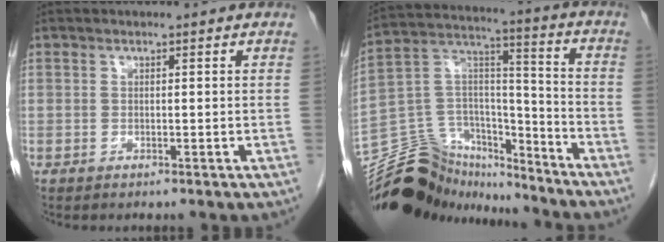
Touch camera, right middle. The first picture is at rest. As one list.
[{"total": 18.9, "force": [-17.4, 6.5, 3.8], "torque": [-0.072, 0.069, -0.285]}]